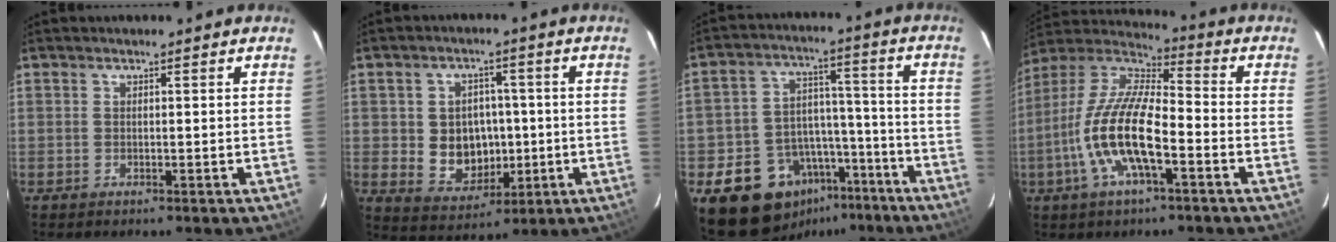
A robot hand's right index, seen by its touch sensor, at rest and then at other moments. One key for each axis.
{"total": 9.4, "fx": -0.7, "fy": 8.1, "fz": 4.6, "tx": -0.106, "ty": 0.008, "tz": 0.008}
{"total": 15.6, "fx": -10.0, "fy": 10.9, "fz": 4.8, "tx": -0.106, "ty": 0.053, "tz": -0.132}
{"total": 15.8, "fx": -5.4, "fy": 4.8, "fz": 14.1, "tx": -0.288, "ty": -0.006, "tz": -0.111}